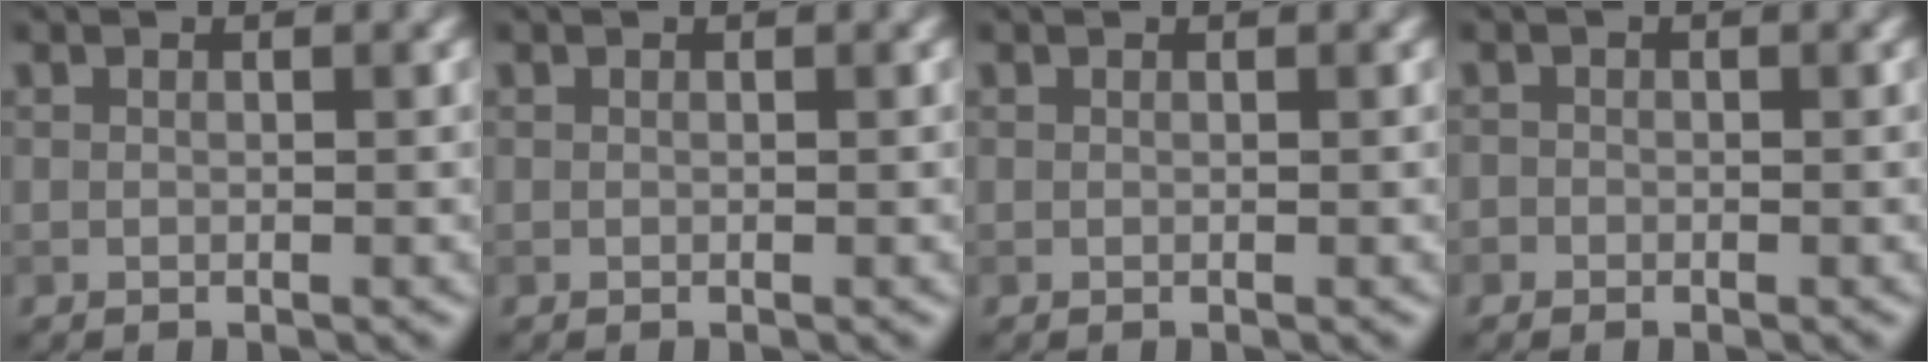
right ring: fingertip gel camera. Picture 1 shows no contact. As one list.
[{"total": 0.0}, {"total": 0.0}, {"total": 0.7, "force": [-0.3, 0.6, -0.1], "torque": [0.007, -0.004, -0.006]}]